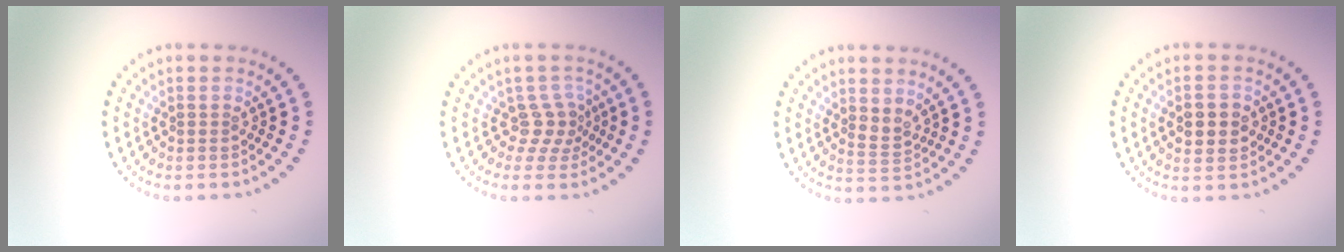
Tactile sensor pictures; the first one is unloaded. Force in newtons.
{"total": 2.3, "press": 1.5, "slide": 1.7}
{"total": 1.4, "press": 1.1, "slide": 0.8}
{"total": 3.2, "press": 3.2, "slide": 0.1}